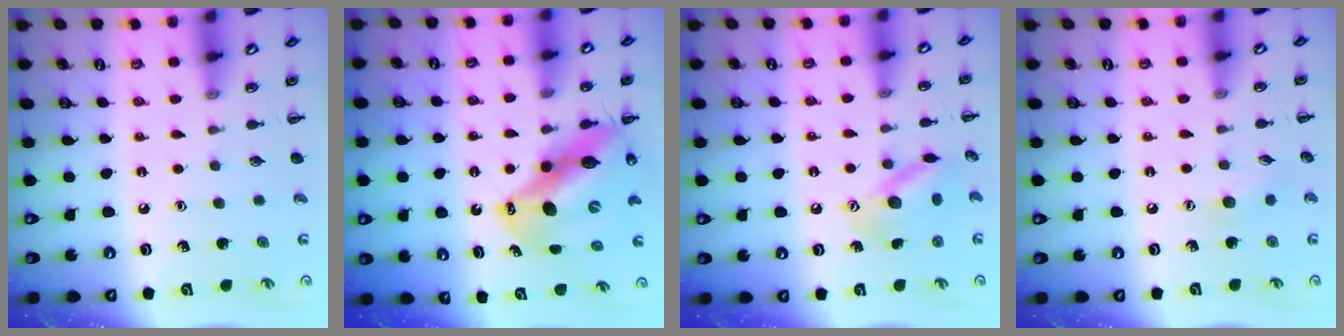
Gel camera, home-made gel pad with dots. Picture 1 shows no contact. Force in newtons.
{"total": 13.8, "press": 13.2, "slide": 4.0}
{"total": 11.4, "press": 11.4, "slide": 0.4}
{"total": 5.6, "press": 5.4, "slide": 1.5}